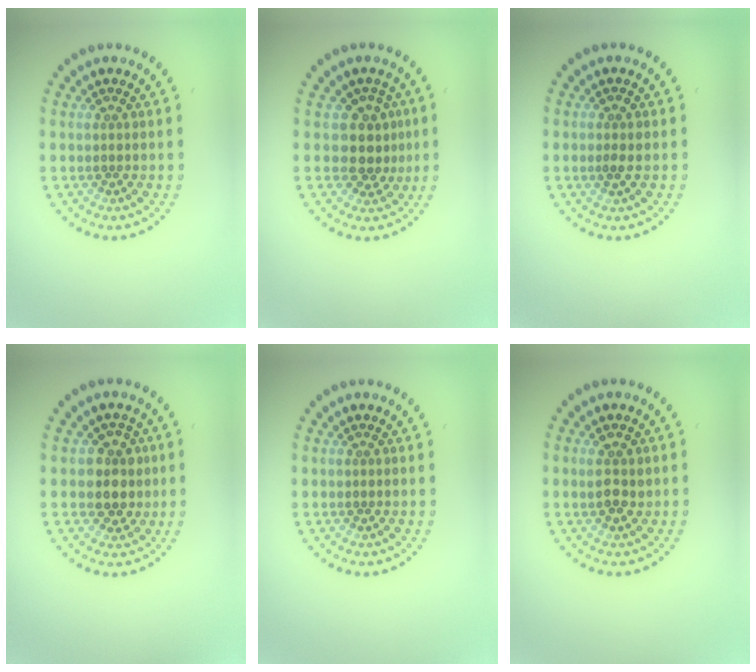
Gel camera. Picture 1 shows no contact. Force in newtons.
{"total": 3.0, "press": 2.3, "slide": 1.8}
{"total": 1.1, "press": 1.1, "slide": 0.3}
{"total": 3.0, "press": 2.7, "slide": 1.3}
{"total": 0.0}
{"total": 1.9, "press": 1.8, "slide": 0.5}